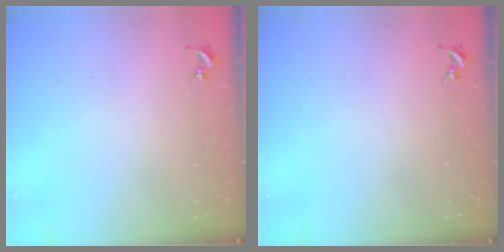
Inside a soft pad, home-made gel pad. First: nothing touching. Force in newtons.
{"total": 0.0}